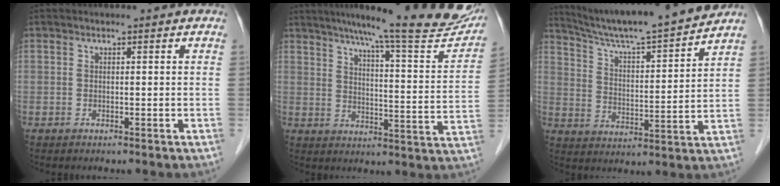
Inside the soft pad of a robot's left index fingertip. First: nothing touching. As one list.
[{"total": 22.6, "force": [19.6, 1.5, 11.2], "torque": [-0.156, -0.049, 0.243]}, {"total": 16.2, "force": [15.0, -1.0, 6.0], "torque": [-0.111, -0.010, 0.233]}]